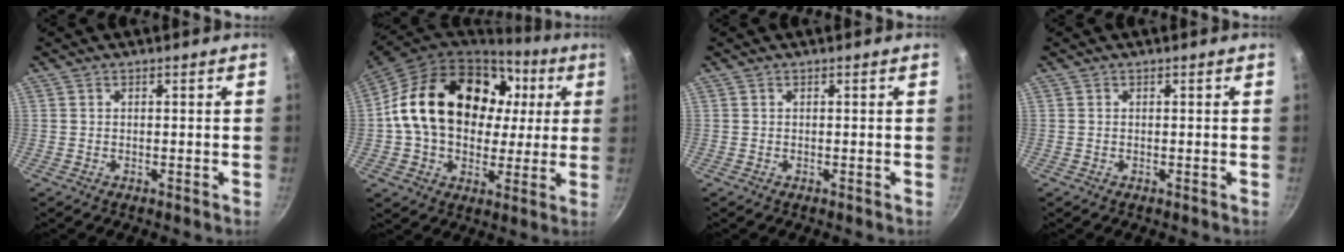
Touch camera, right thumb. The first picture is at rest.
{"total": 25.4, "force": [4.8, 18.3, 17.0], "torque": [-0.276, 0.027, 0.080]}
{"total": 0.0}
{"total": 0.0}